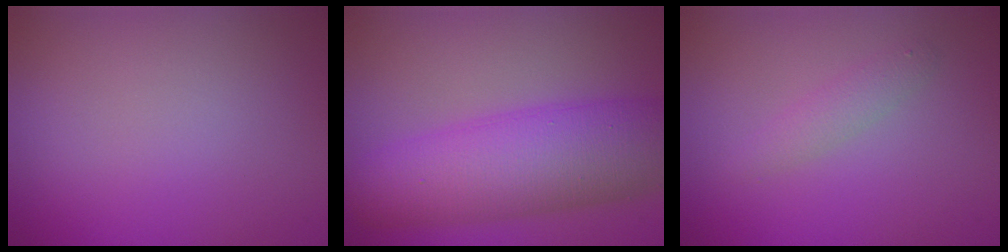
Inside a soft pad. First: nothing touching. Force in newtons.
{"total": 8.9, "press": 8.9, "slide": 0.2}
{"total": 1.5, "press": 1.5, "slide": 0.0}